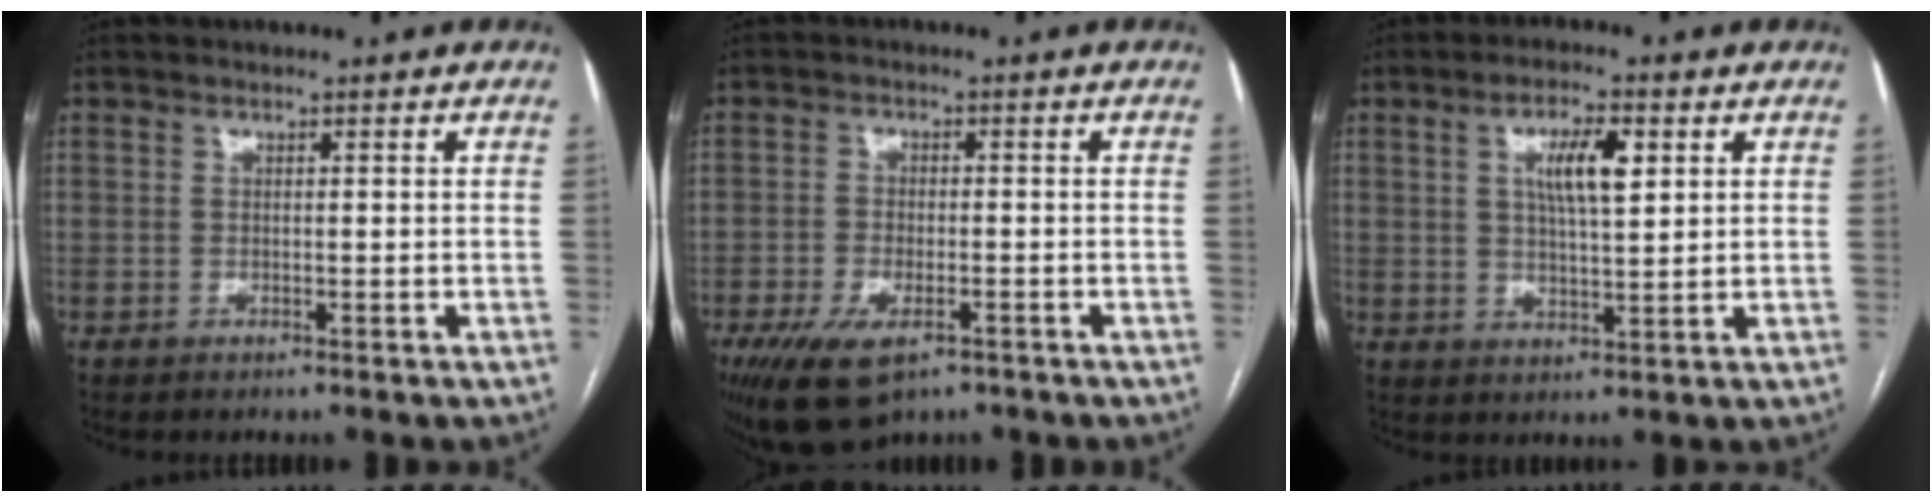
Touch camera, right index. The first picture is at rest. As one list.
[{"total": 8.9, "force": [-5.4, 4.0, 5.9], "torque": [-0.106, -0.013, -0.086]}, {"total": 6.6, "force": [2.2, 1.6, 6.0], "torque": [-0.108, 0.006, 0.039]}]